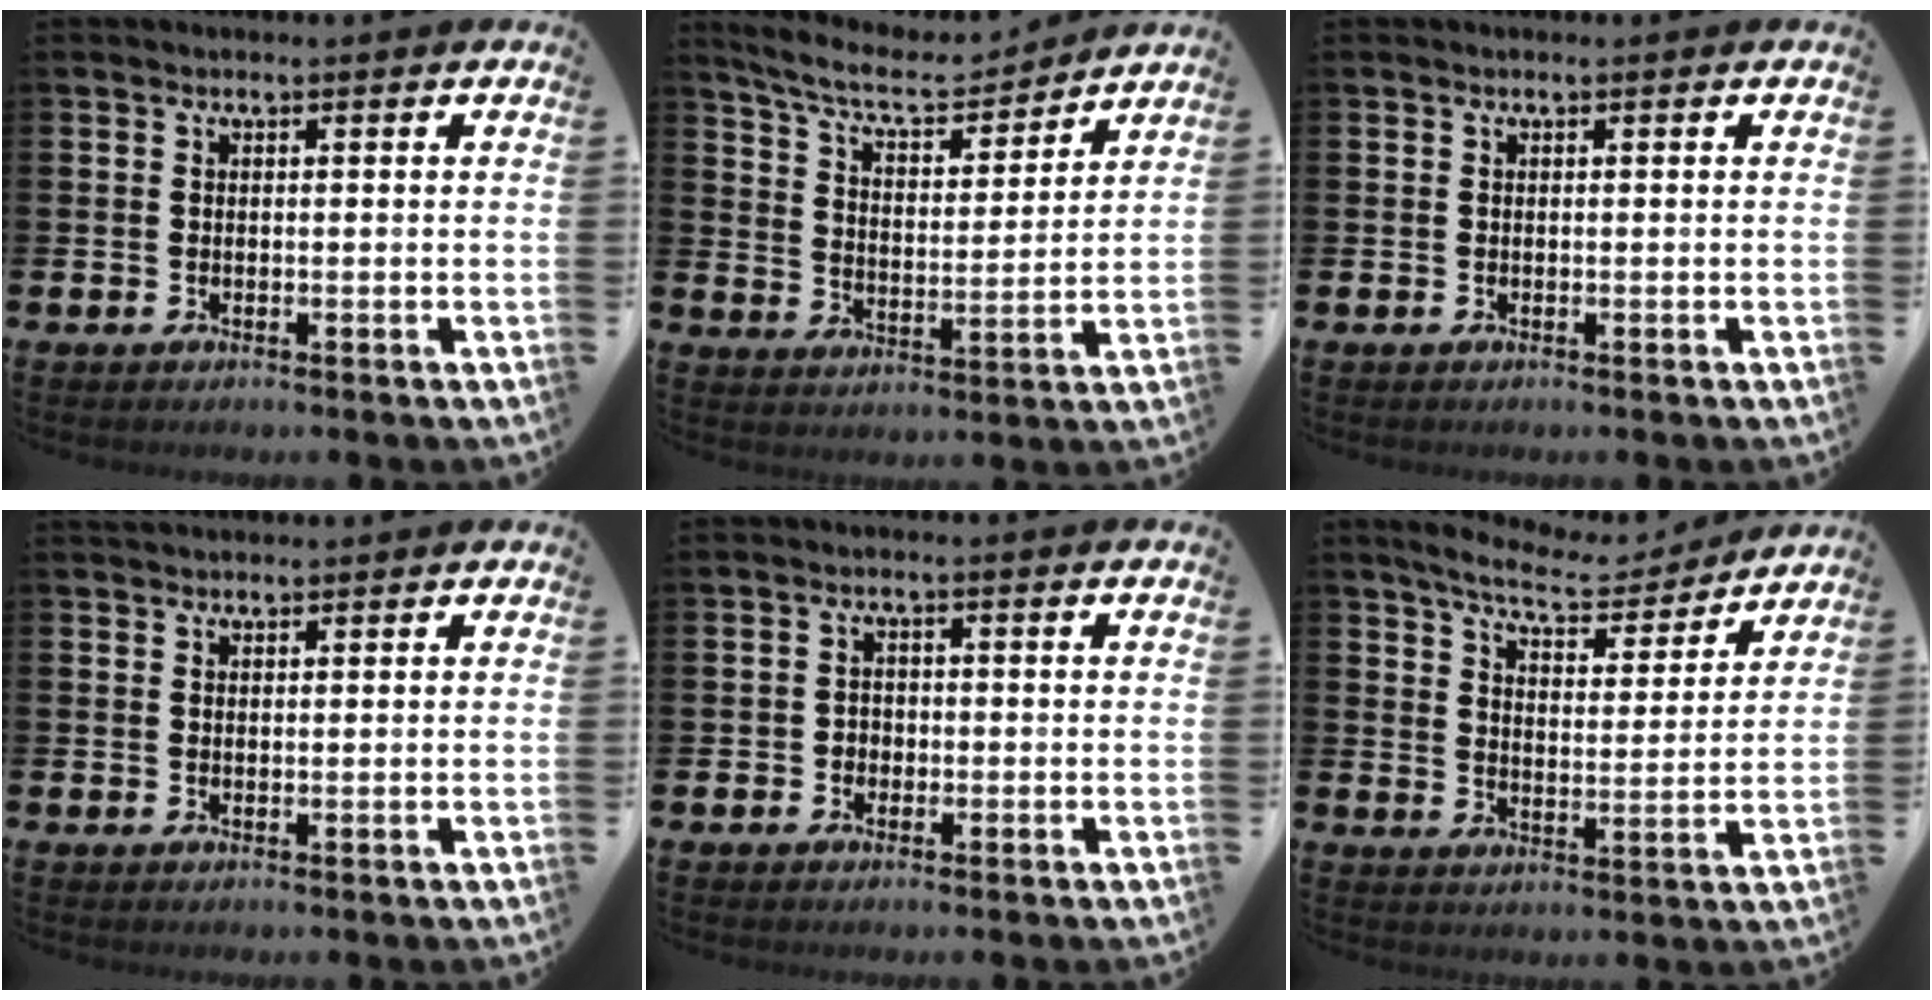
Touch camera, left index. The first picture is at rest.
{"total": 8.0, "force": [7.4, 1.6, 2.7], "torque": [-0.080, -0.047, 0.128]}
{"total": 0.0}
{"total": 1.2, "force": [1.2, 0.3, 0.1], "torque": [0.003, 0.001, 0.021]}
{"total": 1.4, "force": [-0.4, 1.3, 0.3], "torque": [-0.007, 0.005, -0.012]}
{"total": 7.6, "force": [7.2, 1.3, 2.2], "torque": [-0.062, -0.046, 0.123]}